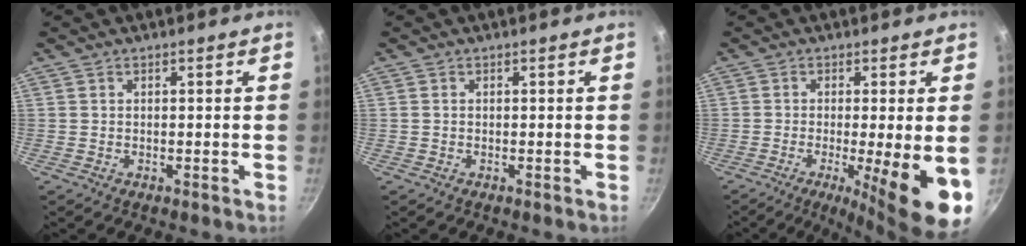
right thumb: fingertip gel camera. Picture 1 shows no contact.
{"total": 0.0}
{"total": 13.2, "force": [-3.5, 2.2, 12.6], "torque": [-0.181, -0.011, -0.047]}